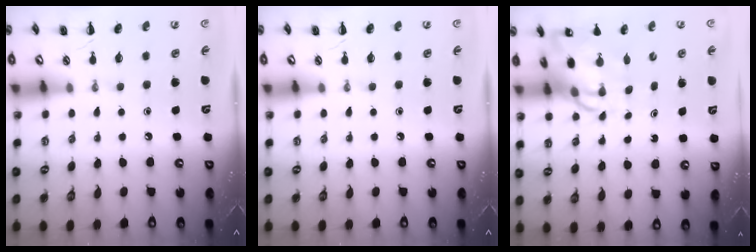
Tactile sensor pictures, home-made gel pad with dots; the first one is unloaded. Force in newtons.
{"total": 0.0}
{"total": 8.2, "press": 8.0, "slide": 2.1}